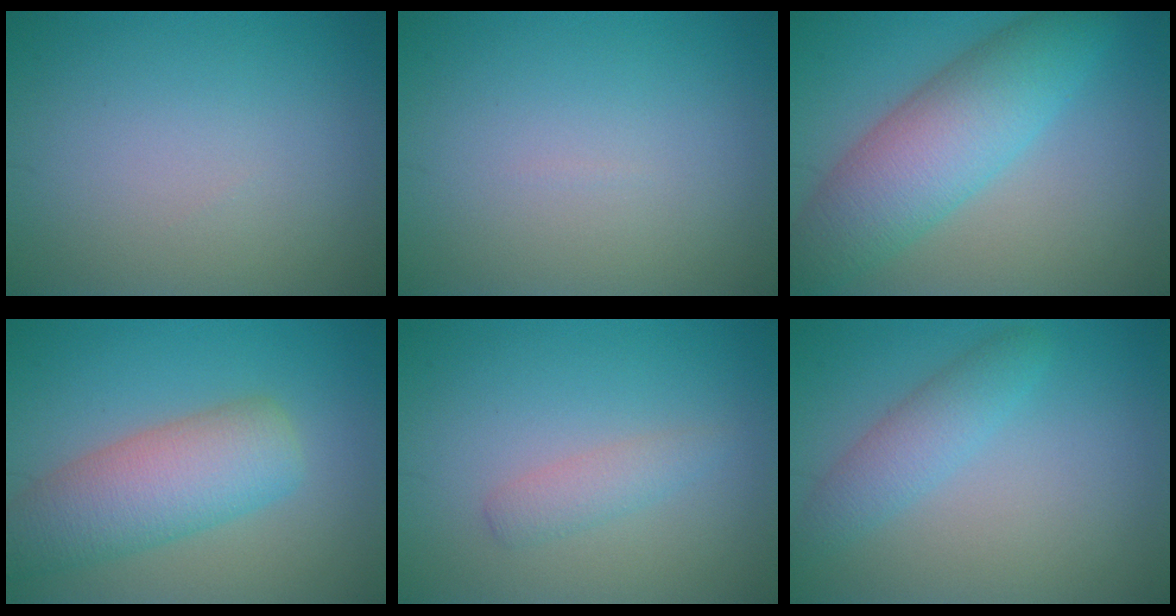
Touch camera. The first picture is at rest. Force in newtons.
{"total": 0.0}
{"total": 7.9, "press": 7.9, "slide": 0.2}
{"total": 6.8, "press": 6.8, "slide": 0.5}
{"total": 1.7, "press": 1.7, "slide": 0.1}
{"total": 2.8, "press": 2.8, "slide": 0.1}